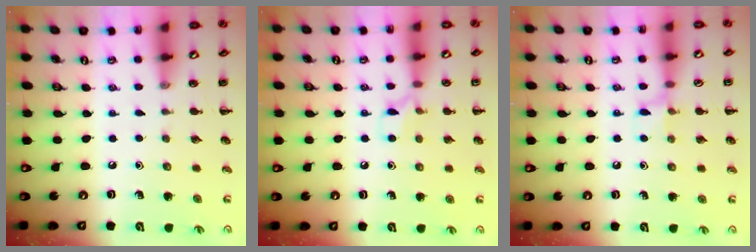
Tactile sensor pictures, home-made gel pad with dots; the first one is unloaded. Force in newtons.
{"total": 6.3, "press": 6.1, "slide": 1.5}
{"total": 6.4, "press": 6.1, "slide": 1.9}